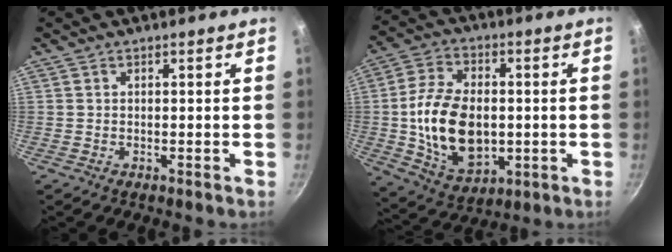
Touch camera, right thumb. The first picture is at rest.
{"total": 17.5, "force": [-0.8, 11.4, 13.2], "torque": [-0.222, 0.007, -0.005]}